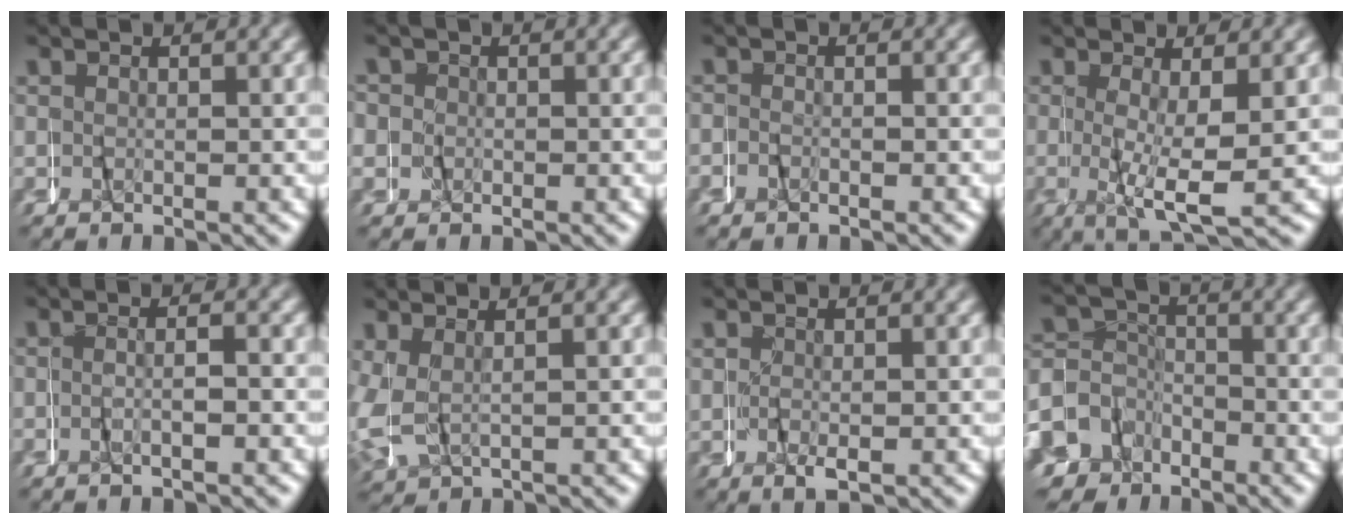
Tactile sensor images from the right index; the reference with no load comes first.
{"total": 3.3, "force": [0.7, 3.1, 0.7], "torque": [-0.018, 0.008, 0.005]}
{"total": 1.2, "force": [-1.1, 0.5, 0.0], "torque": [-0.008, 0.001, -0.023]}
{"total": 4.7, "force": [-1.2, 0.9, 4.4], "torque": [-0.077, -0.011, -0.012]}
{"total": 1.4, "force": [-1.2, -0.1, 0.8], "torque": [-0.012, 0.007, -0.025]}
{"total": 4.2, "force": [-0.1, 3.7, 2.0], "torque": [-0.082, -0.010, 0.004]}
{"total": 1.1, "force": [0.1, 0.4, 1.0], "torque": [-0.011, -0.002, 0.004]}
{"total": 8.3, "force": [-3.7, 7.2, 1.8], "torque": [-0.046, -0.026, -0.068]}